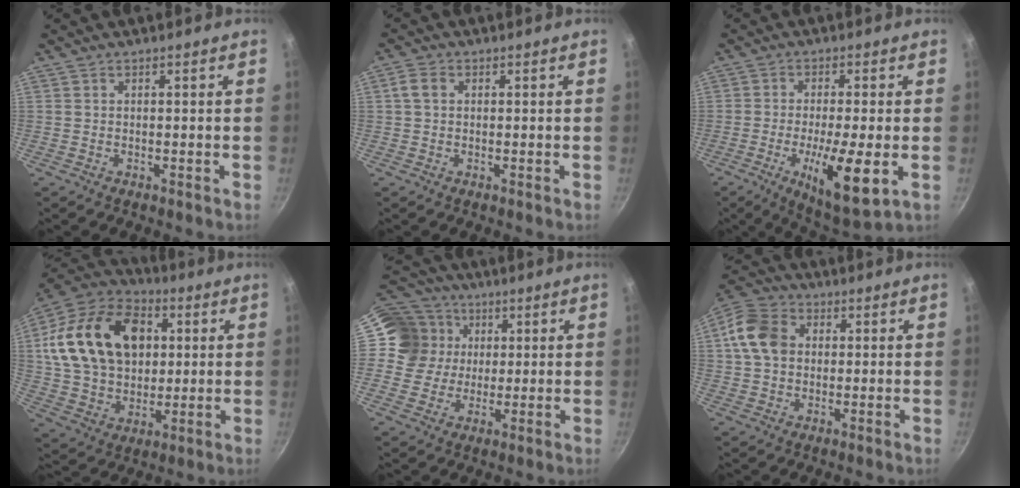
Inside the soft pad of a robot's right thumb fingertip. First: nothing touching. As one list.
[{"total": 2.6, "force": [0.5, 1.9, 1.7], "torque": [-0.033, 0.006, 0.006]}, {"total": 12.4, "force": [-3.3, 2.9, 11.6], "torque": [-0.194, -0.005, -0.051]}, {"total": 25.2, "force": [5.6, 17.8, 16.9], "torque": [-0.276, 0.009, 0.096]}, {"total": 12.1, "force": [2.2, 11.5, 3.2], "torque": [-0.037, 0.018, 0.026]}, {"total": 10.3, "force": [1.5, 8.1, 6.2], "torque": [-0.096, 0.013, 0.012]}]